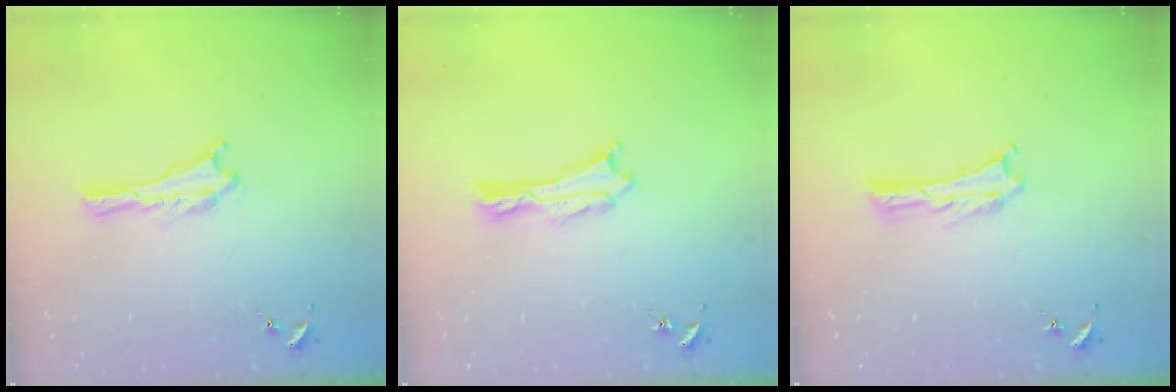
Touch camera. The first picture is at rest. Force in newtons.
{"total": 0.7, "press": 0.6, "slide": 0.2}
{"total": 0.0}